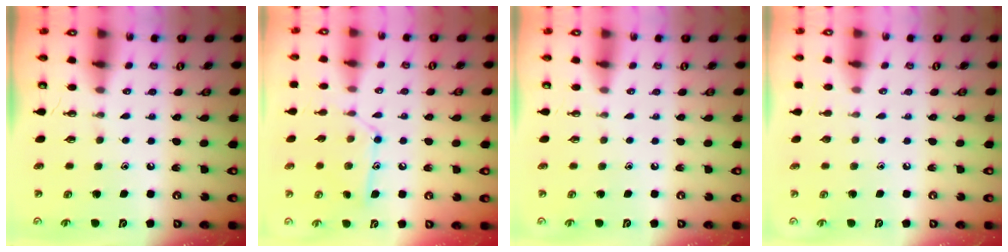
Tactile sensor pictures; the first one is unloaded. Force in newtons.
{"total": 12.1, "press": 12.1, "slide": 0.6}
{"total": 0.0}
{"total": 0.0}